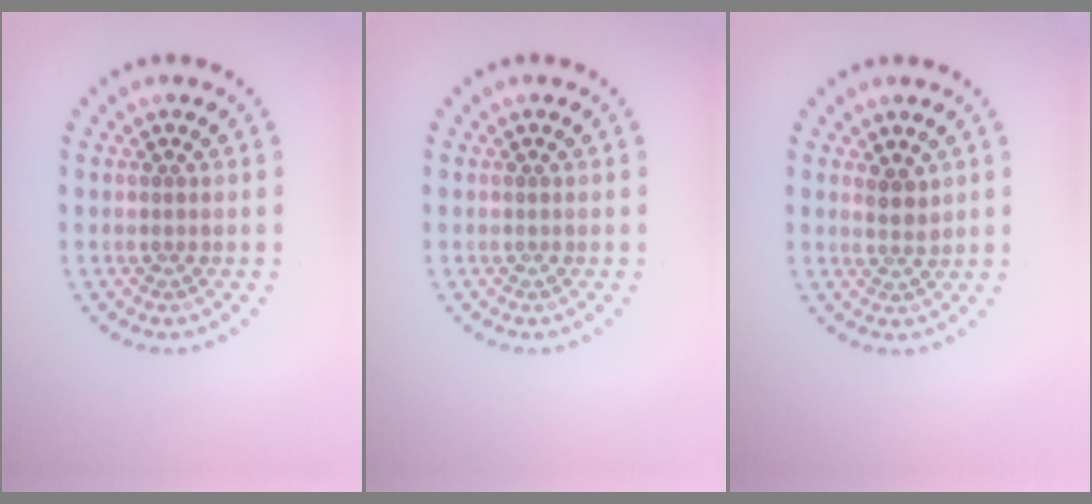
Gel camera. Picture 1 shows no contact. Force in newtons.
{"total": 0.0}
{"total": 1.6, "press": 1.3, "slide": 0.9}